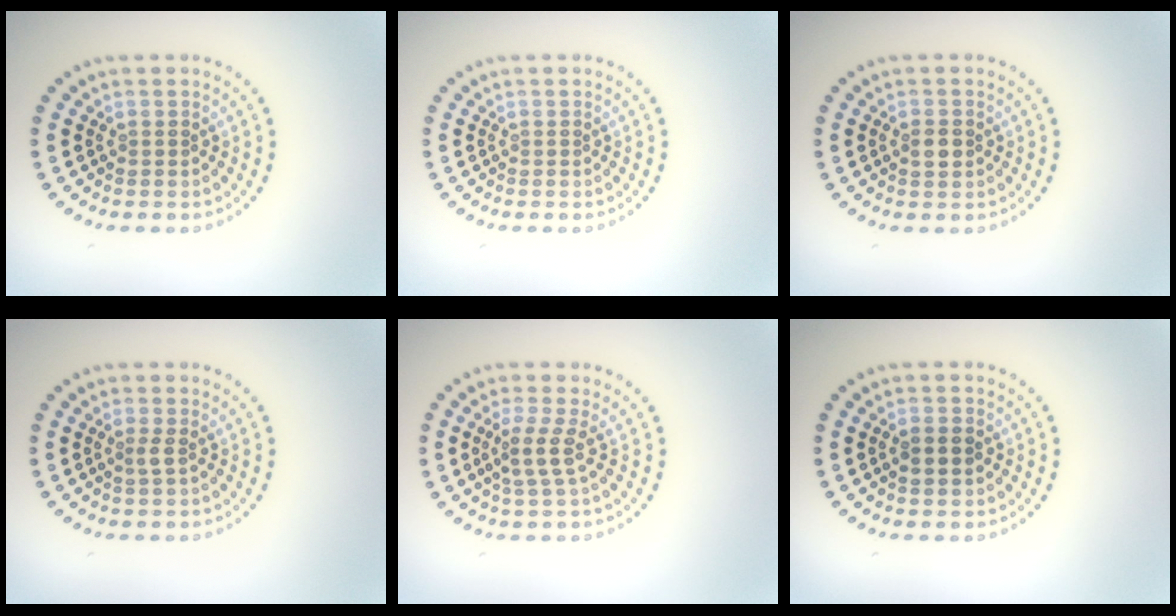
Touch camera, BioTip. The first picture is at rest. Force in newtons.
{"total": 0.0}
{"total": 1.4, "press": 1.4, "slide": 0.2}
{"total": 0.9, "press": 0.6, "slide": 0.6}
{"total": 2.3, "press": 1.6, "slide": 1.6}
{"total": 1.5, "press": 1.5, "slide": 0.1}